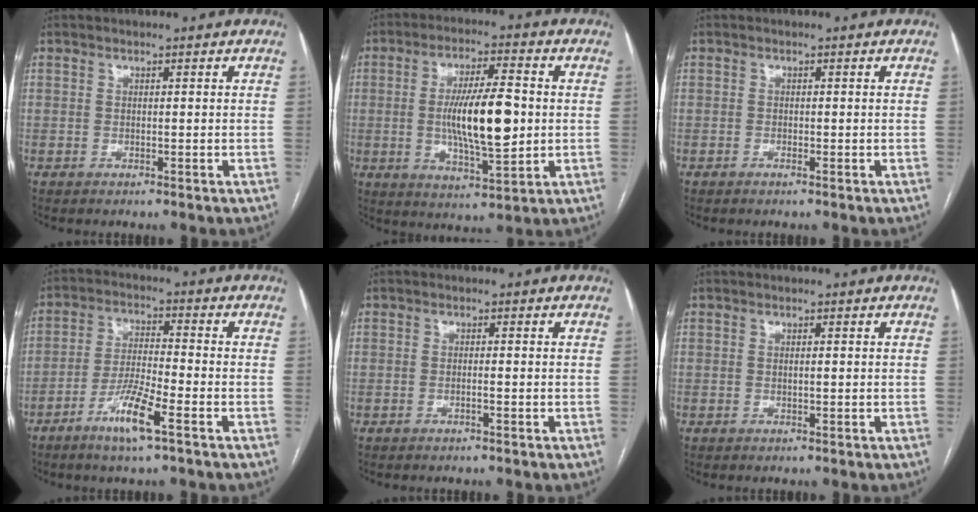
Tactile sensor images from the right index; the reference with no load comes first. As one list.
[{"total": 12.9, "force": [-0.3, 2.9, 12.6], "torque": [-0.227, -0.002, -0.003]}, {"total": 0.5, "force": [-0.4, 0.1, 0.3], "torque": [-0.007, 0.000, -0.006]}, {"total": 8.1, "force": [-4.6, 0.4, 6.7], "torque": [-0.135, -0.009, -0.087]}, {"total": 0.9, "force": [-0.4, -0.1, 0.8], "torque": [-0.018, 0.001, -0.007]}, {"total": 0.6, "force": [0.0, 0.1, 0.6], "torque": [-0.011, 0.000, 0.000]}]